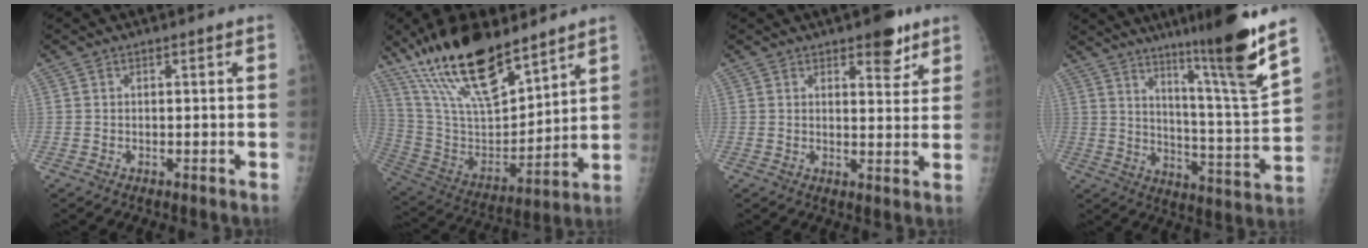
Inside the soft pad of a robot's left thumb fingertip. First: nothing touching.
{"total": 22.6, "force": [16.1, 7.4, 14.0], "torque": [-0.229, -0.068, 0.302]}
{"total": 6.1, "force": [4.1, 2.5, 3.8], "torque": [-0.029, -0.022, 0.052]}
{"total": 17.4, "force": [11.8, -0.4, 12.8], "torque": [-0.176, -0.080, 0.188]}